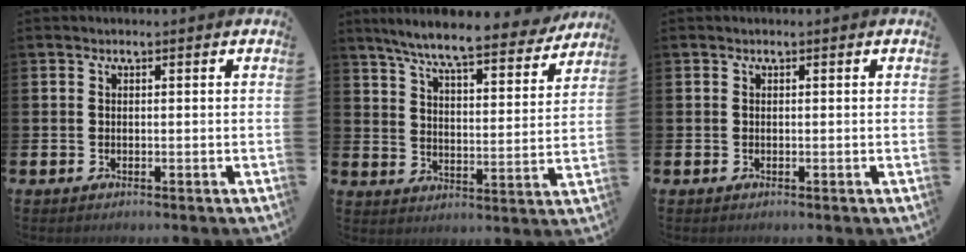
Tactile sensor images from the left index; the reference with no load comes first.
{"total": 8.4, "force": [7.6, 0.6, 3.5], "torque": [-0.090, -0.048, 0.130]}
{"total": 0.0}